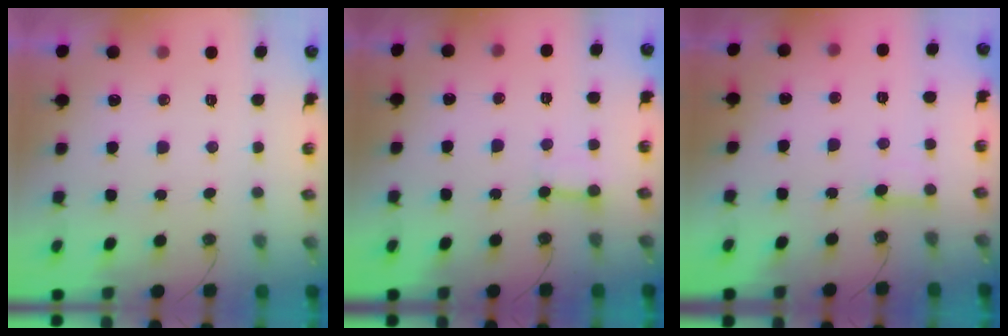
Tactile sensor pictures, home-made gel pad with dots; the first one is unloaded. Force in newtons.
{"total": 2.9, "press": 2.9, "slide": 0.4}
{"total": 2.6, "press": 2.6, "slide": 0.1}